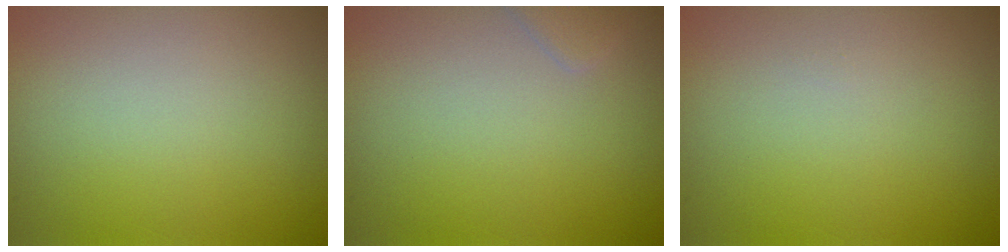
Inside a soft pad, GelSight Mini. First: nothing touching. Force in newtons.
{"total": 1.2, "press": 1.2, "slide": 0.0}
{"total": 0.0}